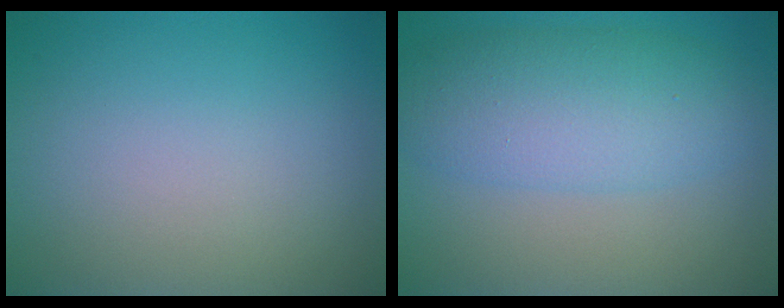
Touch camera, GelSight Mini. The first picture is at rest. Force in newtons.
{"total": 6.2, "press": 6.2, "slide": 0.0}